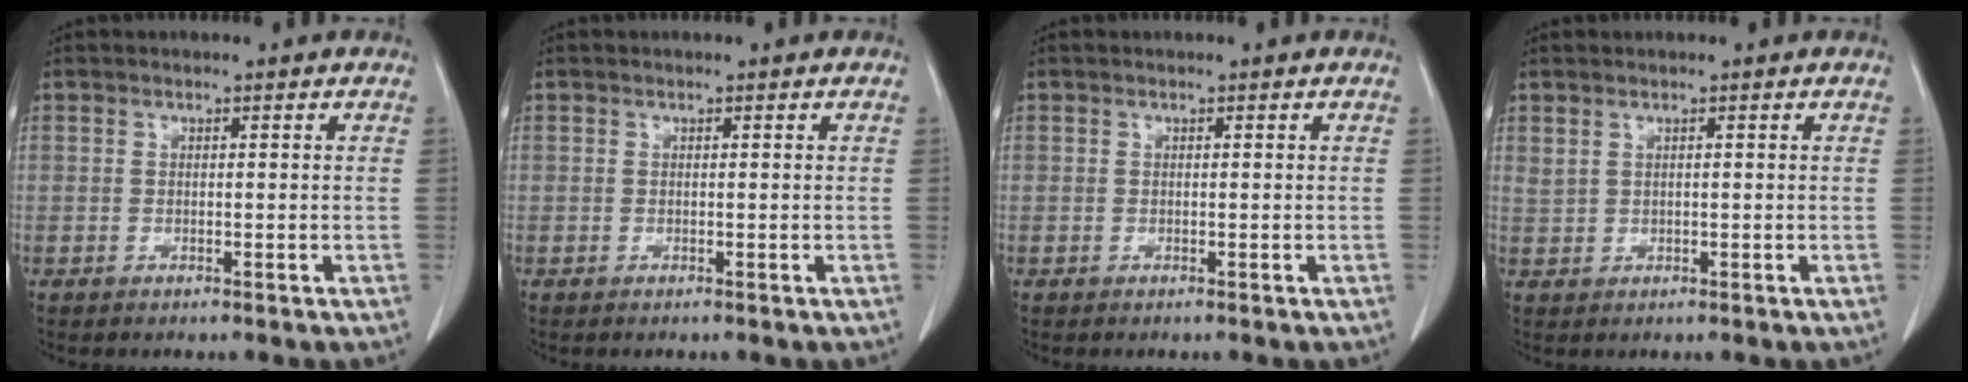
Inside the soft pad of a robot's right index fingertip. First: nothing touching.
{"total": 0.0}
{"total": 0.0}
{"total": 1.1, "force": [0.8, 0.5, 0.5], "torque": [-0.011, 0.006, 0.019]}